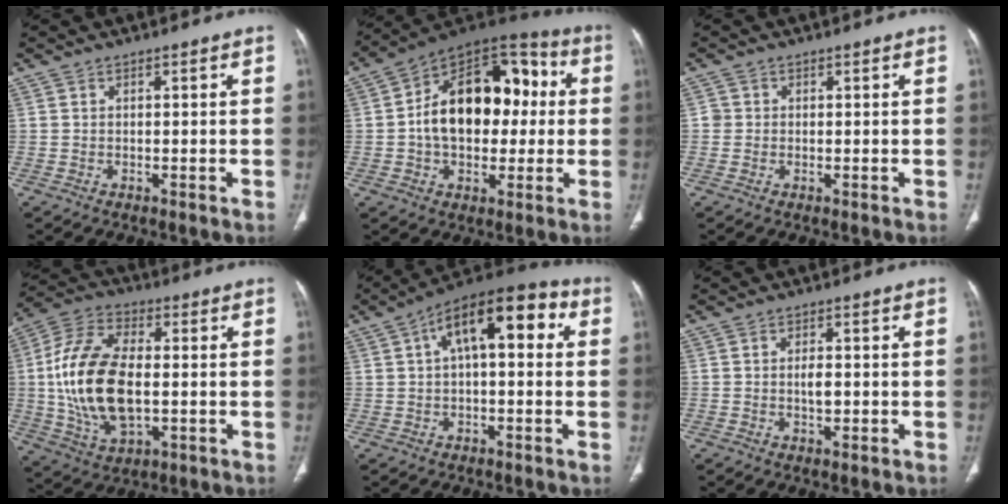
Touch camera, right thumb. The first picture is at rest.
{"total": 21.9, "force": [1.2, 13.9, 16.8], "torque": [-0.228, 0.038, 0.015]}
{"total": 1.2, "force": [0.0, 1.2, 0.2], "torque": [0.006, 0.004, -0.001]}
{"total": 18.8, "force": [-0.5, 10.2, 15.8], "torque": [-0.315, 0.008, -0.004]}
{"total": 14.9, "force": [3.7, 6.7, 12.8], "torque": [-0.172, 0.039, 0.048]}
{"total": 2.7, "force": [-0.3, 1.4, 2.2], "torque": [-0.035, 0.002, -0.004]}